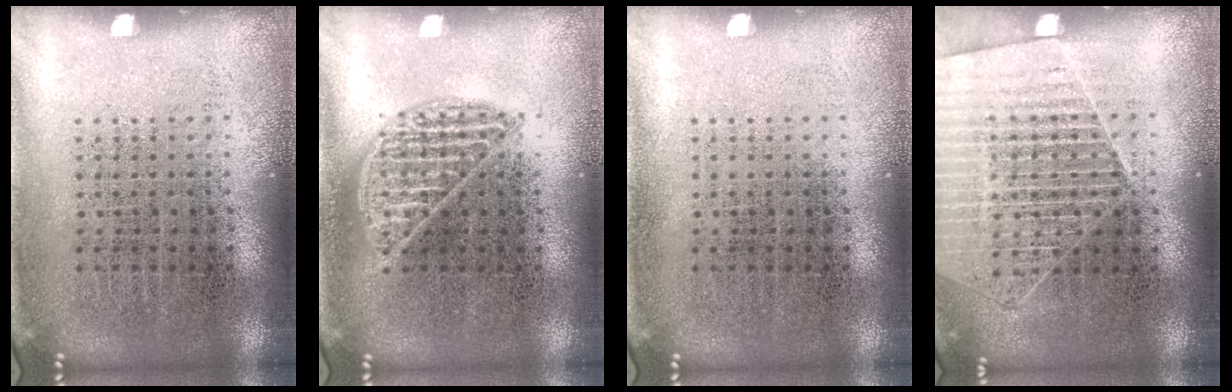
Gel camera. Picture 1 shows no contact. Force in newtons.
{"total": 0.9, "press": 0.9, "slide": 0.0}
{"total": 0.0}
{"total": 1.4, "press": 1.3, "slide": 0.5}